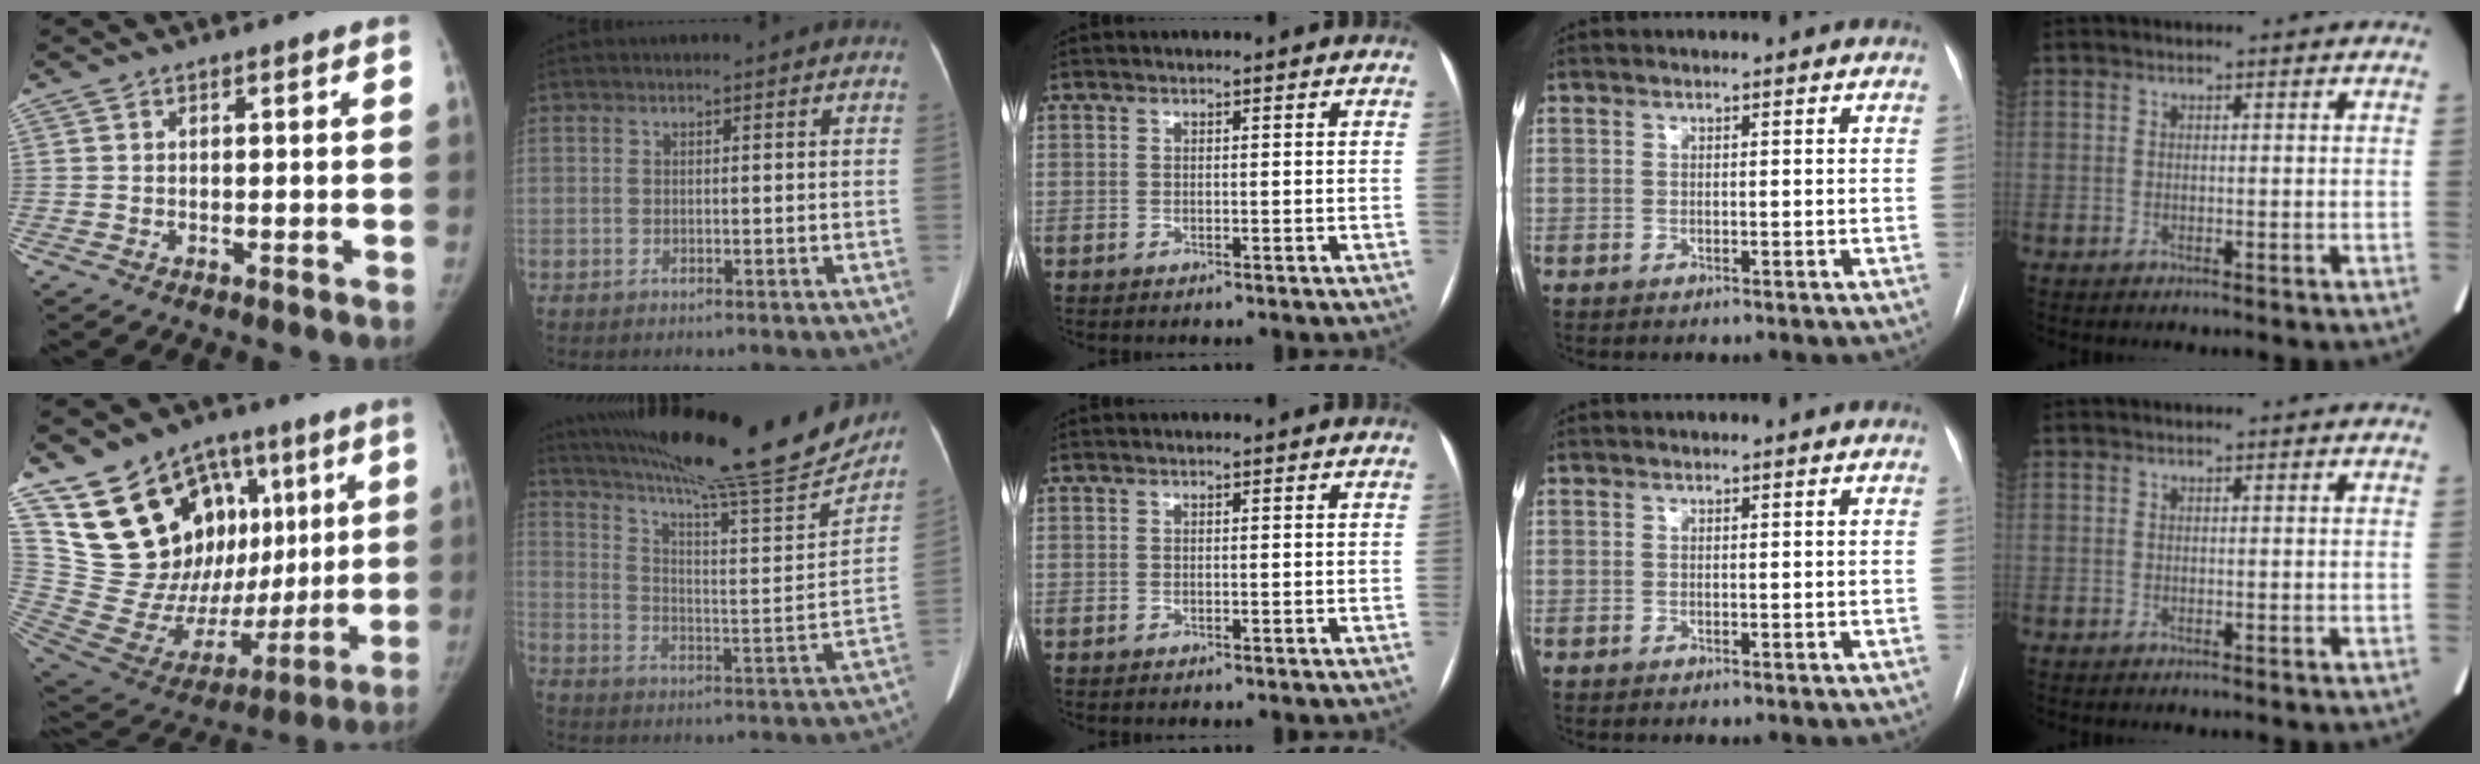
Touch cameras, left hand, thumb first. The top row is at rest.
{"thumb": {"total": 27.3, "force": [9.6, 18.9, 17.3], "torque": [-0.221, 0.017, 0.185]}, "index": {"total": 25.4, "force": [22.3, 0.8, 12.1], "torque": [-0.204, -0.035, 0.317]}}